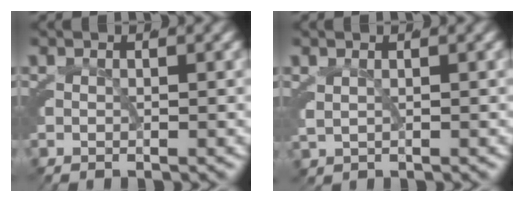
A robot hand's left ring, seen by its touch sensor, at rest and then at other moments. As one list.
[{"total": 1.0, "force": [0.7, 0.5, 0.6], "torque": [-0.015, -0.002, 0.018]}]